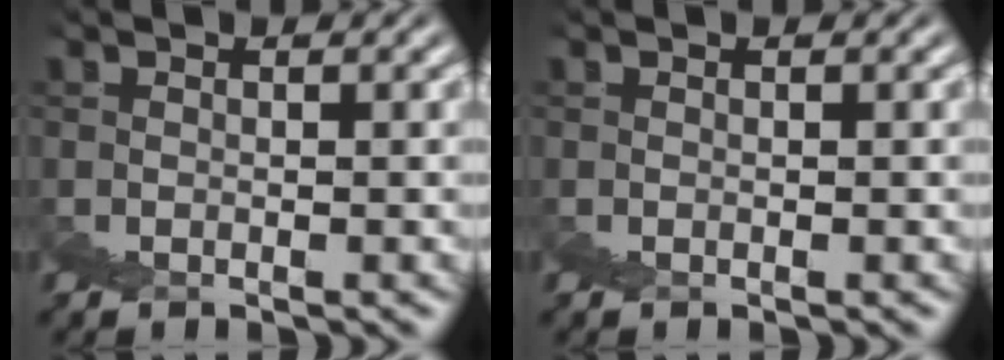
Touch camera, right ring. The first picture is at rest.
{"total": 0.0}